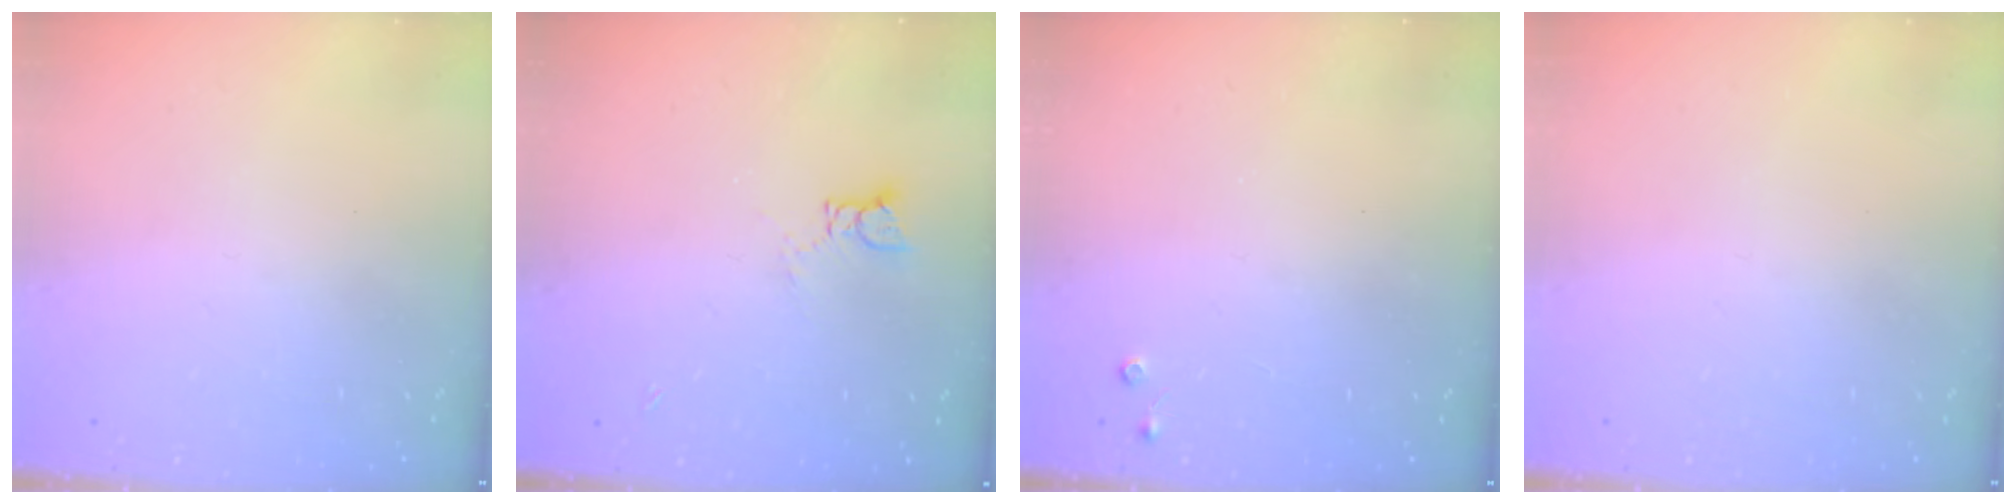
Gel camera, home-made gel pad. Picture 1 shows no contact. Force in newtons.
{"total": 3.4, "press": 3.4, "slide": 0.3}
{"total": 3.2, "press": 3.1, "slide": 0.4}
{"total": 0.0}